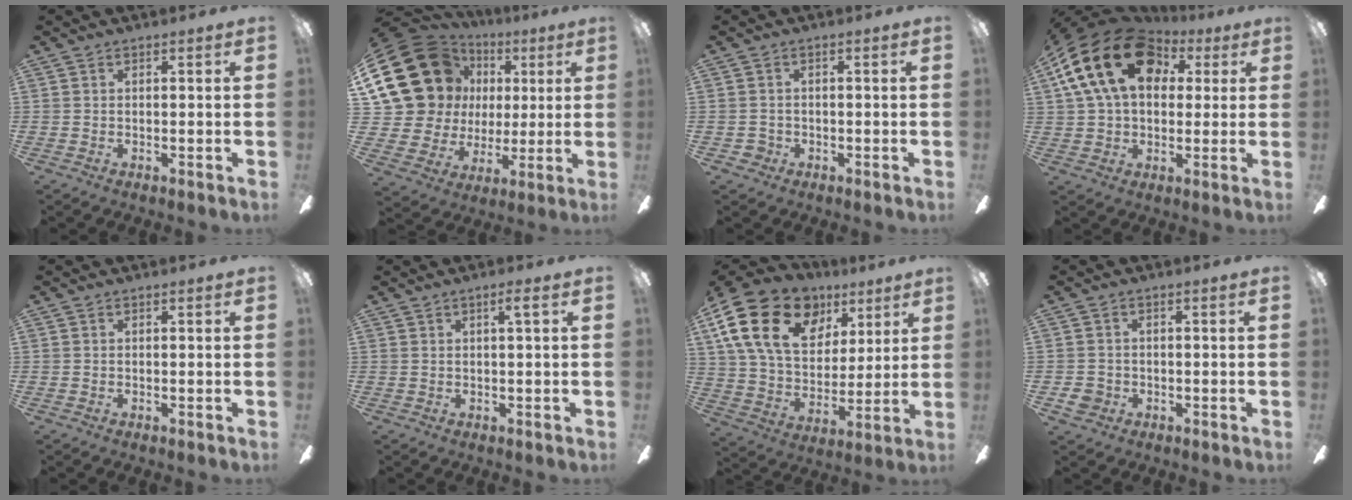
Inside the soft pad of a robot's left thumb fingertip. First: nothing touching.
{"total": 23.4, "force": [7.5, 19.7, 10.2], "torque": [-0.203, -0.040, 0.170]}
{"total": 2.2, "force": [-0.8, 2.0, 0.5], "torque": [-0.009, 0.006, -0.017]}
{"total": 20.8, "force": [6.9, 14.3, 13.4], "torque": [-0.264, -0.011, 0.119]}
{"total": 0.0}
{"total": 1.7, "force": [0.9, 0.1, 1.4], "torque": [-0.030, 0.001, 0.014]}
{"total": 23.3, "force": [10.7, 15.8, 13.4], "torque": [-0.252, -0.033, 0.194]}
{"total": 3.3, "force": [-1.1, 2.9, 1.0], "torque": [-0.022, 0.005, -0.021]}